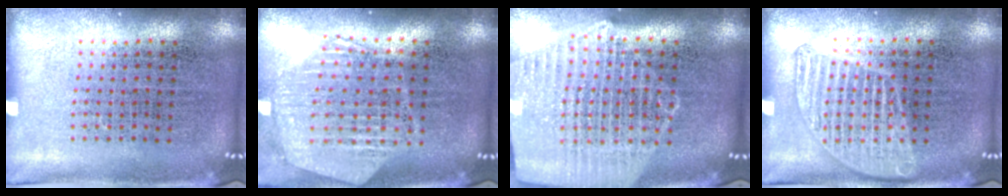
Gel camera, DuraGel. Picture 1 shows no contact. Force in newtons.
{"total": 1.2, "press": 1.1, "slide": 0.2}
{"total": 2.1, "press": 1.9, "slide": 1.0}
{"total": 1.3, "press": 1.3, "slide": 0.1}